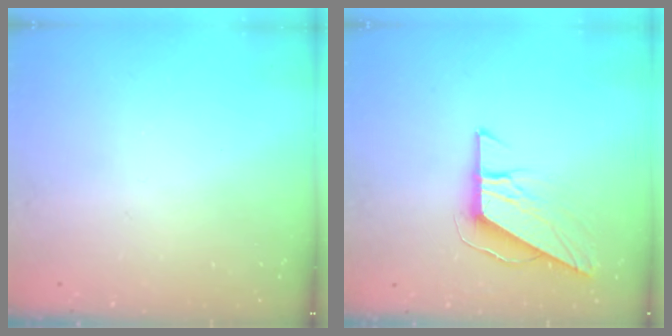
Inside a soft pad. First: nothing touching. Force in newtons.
{"total": 8.8, "press": 8.8, "slide": 0.4}